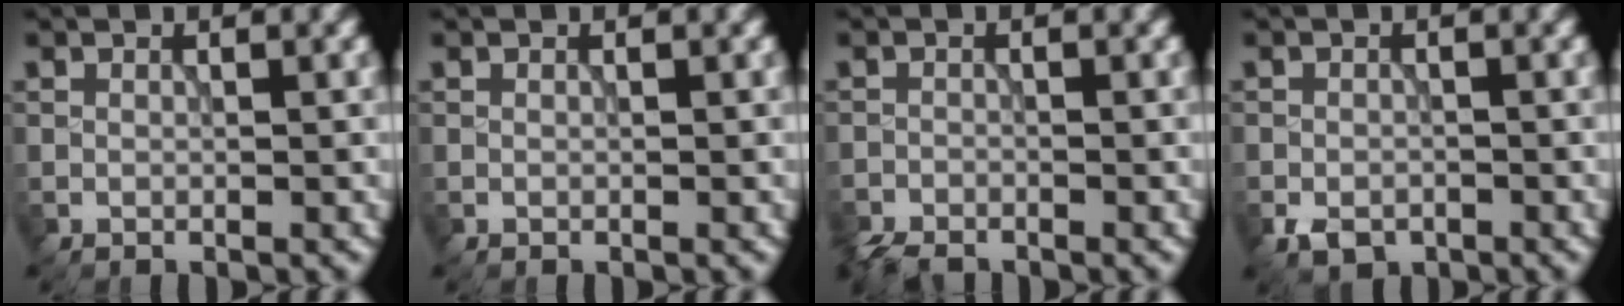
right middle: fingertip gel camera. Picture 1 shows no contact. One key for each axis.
{"total": 0.0}
{"total": 2.2, "fx": -2.0, "fy": 0.7, "fz": 0.5, "tx": -0.008, "ty": -0.006, "tz": -0.042}
{"total": 2.6, "fx": -1.5, "fy": 1.7, "fz": 1.3, "tx": -0.025, "ty": -0.009, "tz": -0.030}